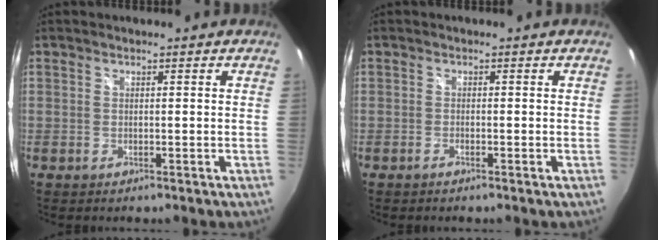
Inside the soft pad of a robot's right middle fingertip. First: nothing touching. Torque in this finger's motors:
{"motor_torque": [-0.06, 0.04, -0.05, 0.00]}